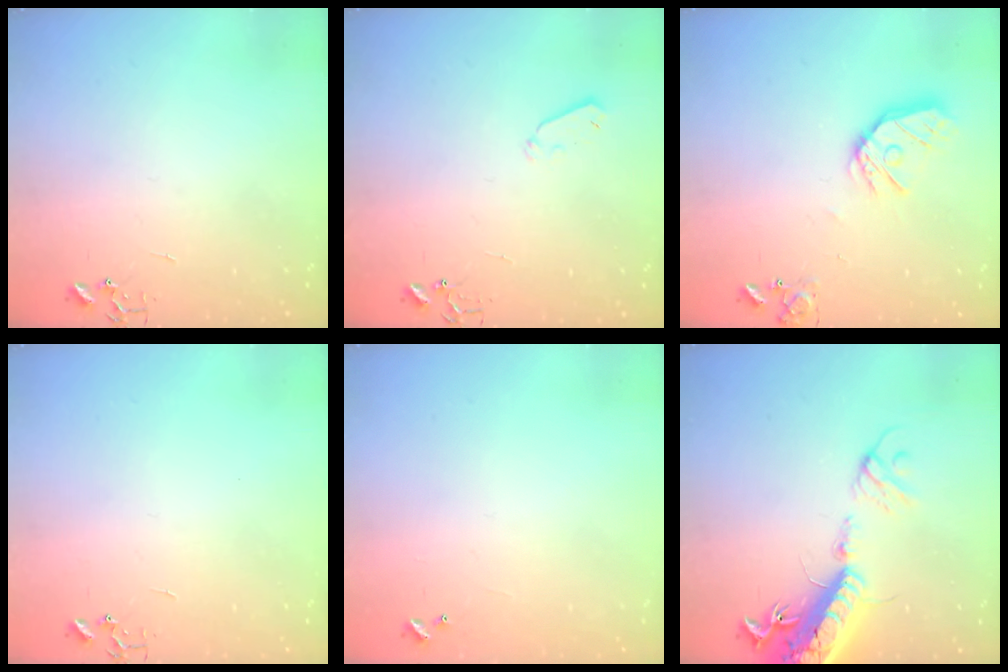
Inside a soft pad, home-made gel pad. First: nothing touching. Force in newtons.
{"total": 4.0, "press": 3.9, "slide": 0.8}
{"total": 14.1, "press": 14.0, "slide": 1.7}
{"total": 0.0}
{"total": 3.7, "press": 3.6, "slide": 0.4}
{"total": 22.7, "press": 22.1, "slide": 4.9}